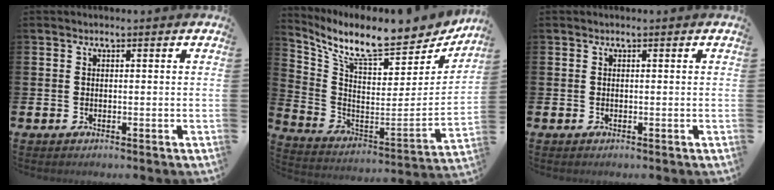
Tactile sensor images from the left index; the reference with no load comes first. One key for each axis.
{"total": 10.1, "fx": 8.6, "fy": 2.5, "fz": 4.6, "tx": -0.120, "ty": -0.072, "tz": 0.142}
{"total": 0.0}